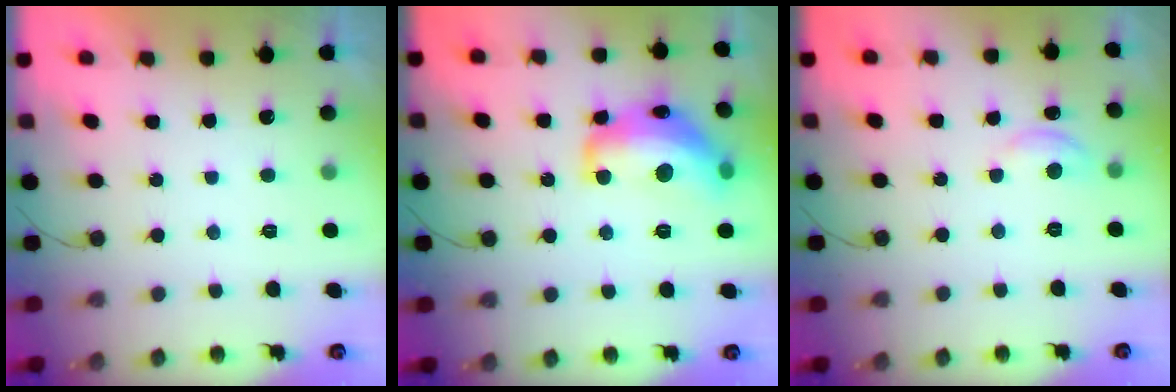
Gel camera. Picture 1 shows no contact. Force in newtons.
{"total": 18.5, "press": 18.5, "slide": 0.8}
{"total": 4.5, "press": 4.5, "slide": 0.5}